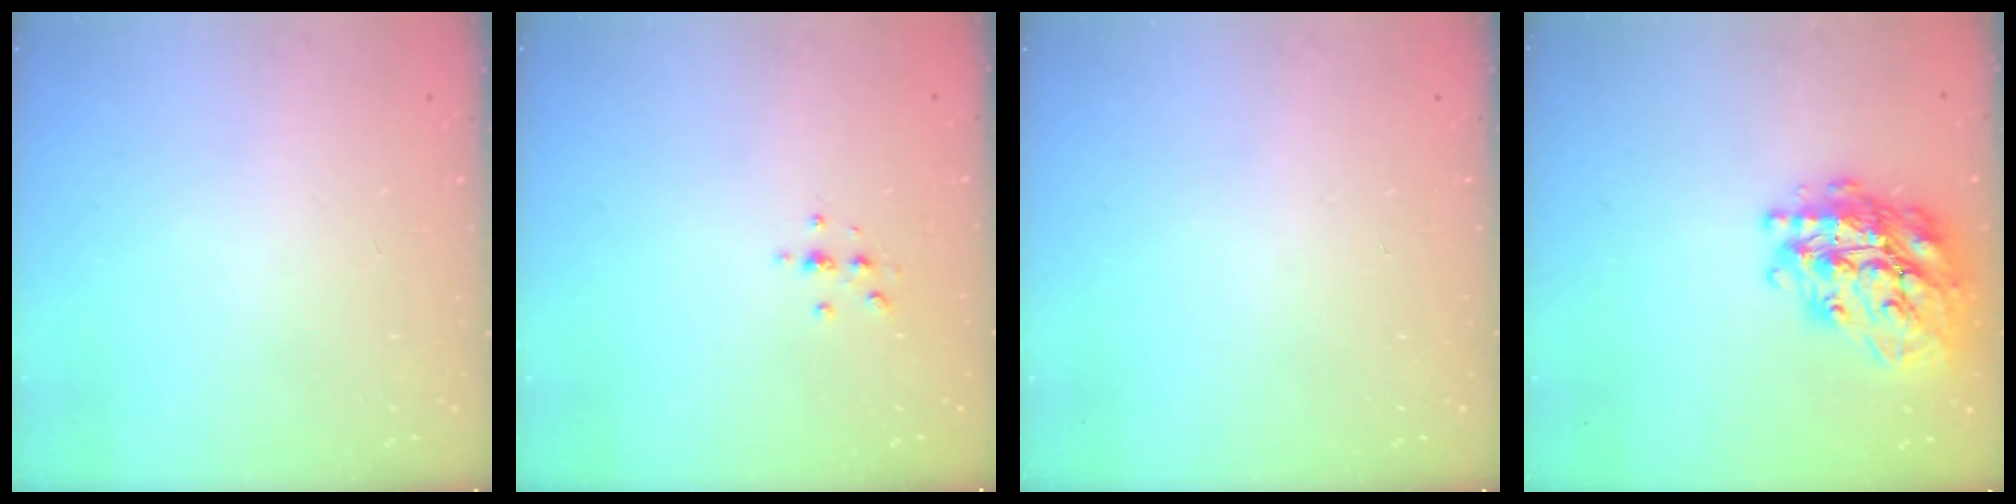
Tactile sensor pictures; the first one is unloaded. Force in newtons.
{"total": 2.8, "press": 2.7, "slide": 0.3}
{"total": 0.0}
{"total": 24.1, "press": 24.0, "slide": 2.1}